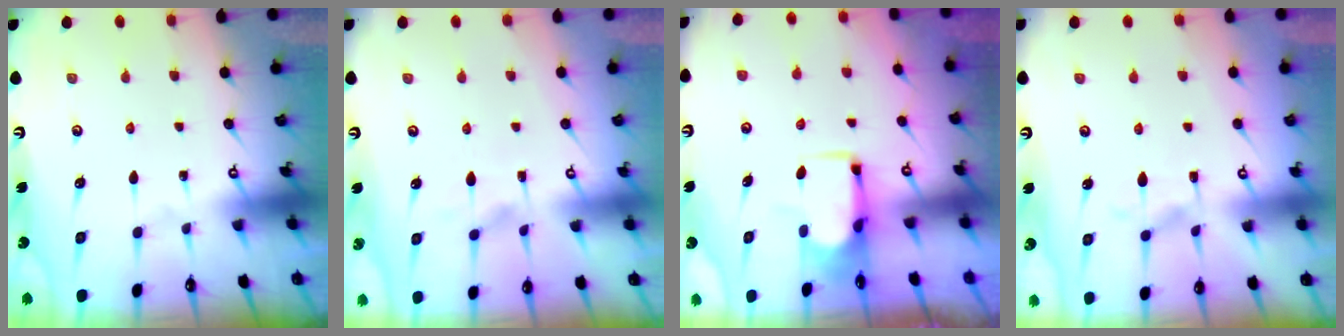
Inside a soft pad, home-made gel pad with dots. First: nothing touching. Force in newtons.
{"total": 3.0, "press": 2.8, "slide": 1.2}
{"total": 1.8, "press": 1.7, "slide": 0.6}
{"total": 0.7, "press": 0.3, "slide": 0.7}